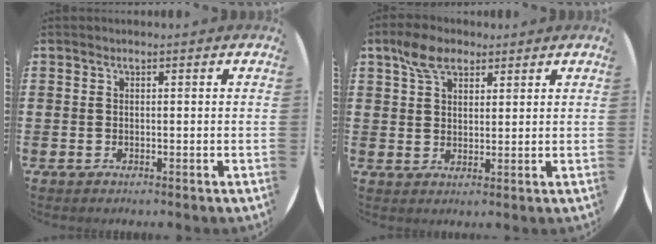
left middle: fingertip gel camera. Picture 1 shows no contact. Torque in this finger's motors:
{"motor_torque": [0.79, -0.67, 0.14, 0.06]}